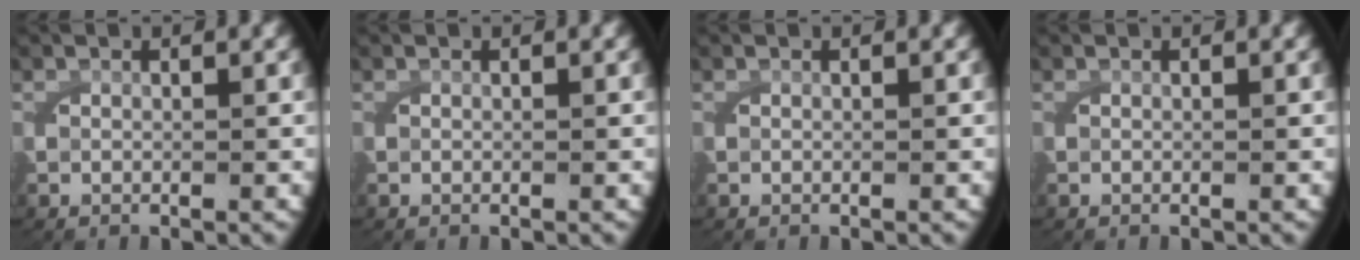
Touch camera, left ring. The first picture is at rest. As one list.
[{"total": 0.0}, {"total": 0.0}, {"total": 0.0}]